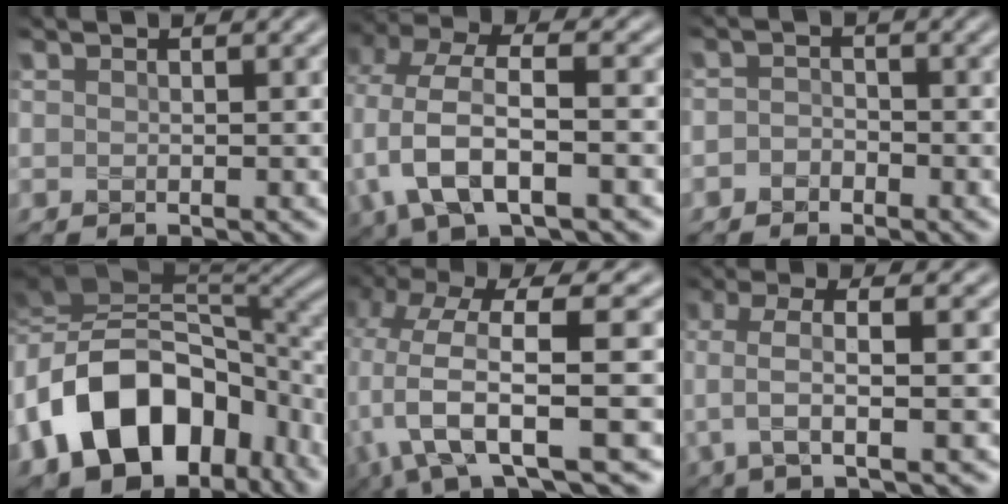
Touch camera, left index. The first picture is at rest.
{"total": 8.6, "force": [-1.6, 4.4, 7.3], "torque": [-0.156, 0.001, -0.036]}
{"total": 1.4, "force": [-0.9, 1.0, 0.3], "torque": [0.002, 0.004, -0.022]}
{"total": 15.2, "force": [-4.2, 10.8, 9.8], "torque": [-0.165, -0.002, -0.072]}
{"total": 10.2, "force": [-2.3, 3.8, 9.2], "torque": [-0.179, -0.002, -0.040]}
{"total": 4.7, "force": [0.1, 1.4, 4.5], "torque": [-0.083, 0.008, -0.001]}